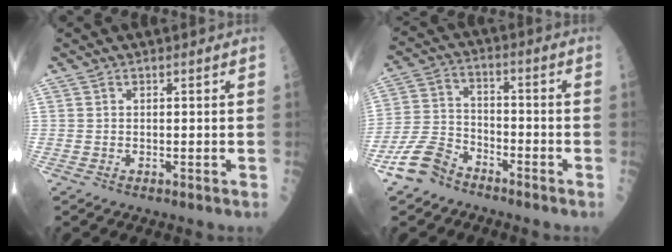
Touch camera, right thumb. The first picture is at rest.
{"total": 8.7, "force": [-6.3, 4.8, 3.6], "torque": [-0.067, 0.038, -0.132]}